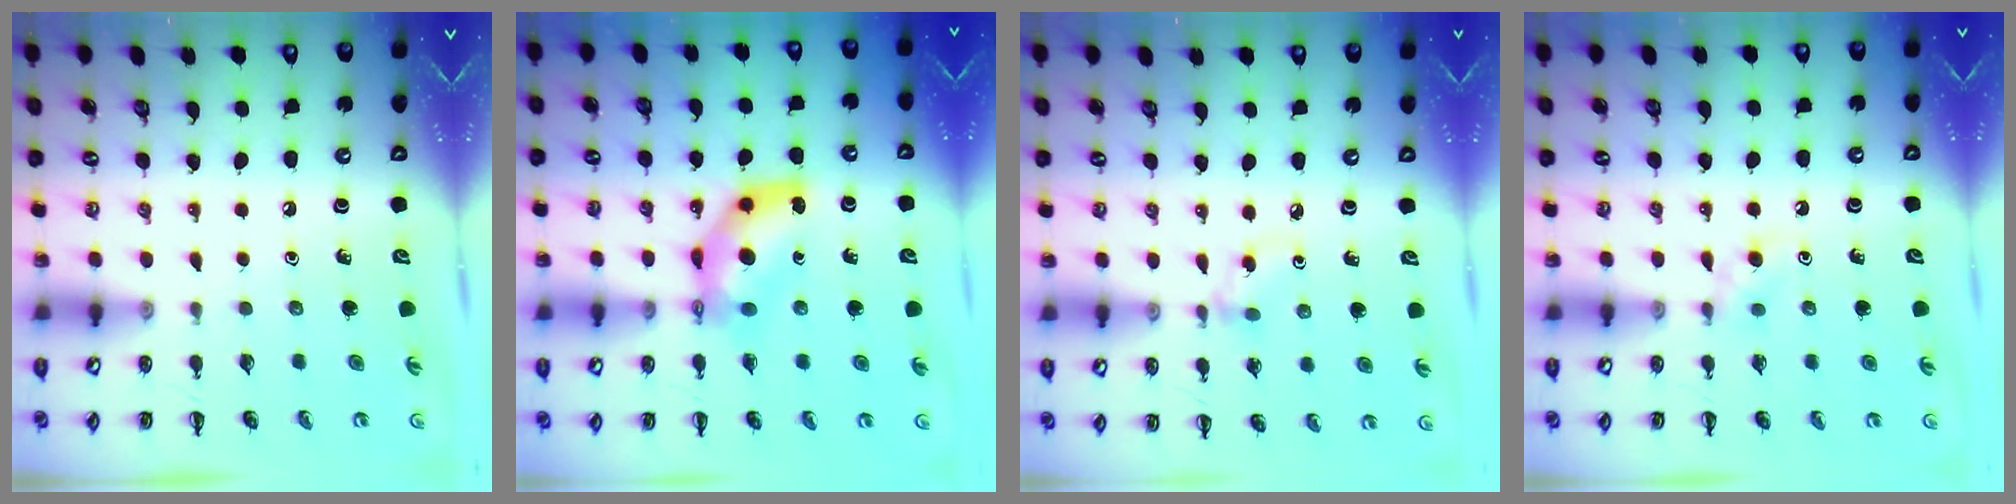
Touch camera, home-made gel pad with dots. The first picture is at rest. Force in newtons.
{"total": 7.1, "press": 7.0, "slide": 1.4}
{"total": 3.9, "press": 3.6, "slide": 1.5}
{"total": 3.8, "press": 3.5, "slide": 1.6}